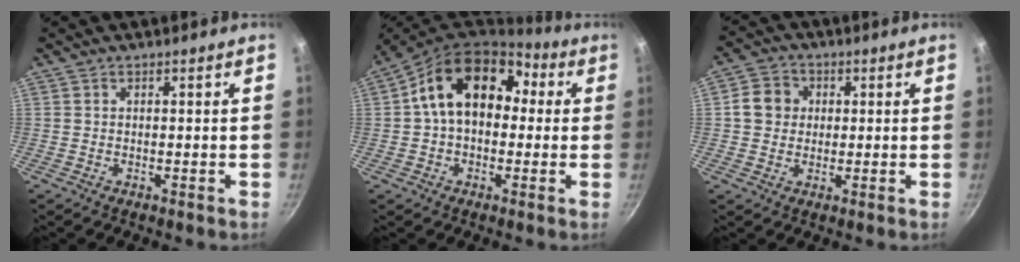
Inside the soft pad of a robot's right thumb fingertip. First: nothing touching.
{"total": 15.7, "force": [2.4, 11.2, 10.7], "torque": [-0.134, 0.041, 0.023]}
{"total": 6.1, "force": [0.9, 5.5, 2.6], "torque": [-0.020, 0.009, 0.004]}